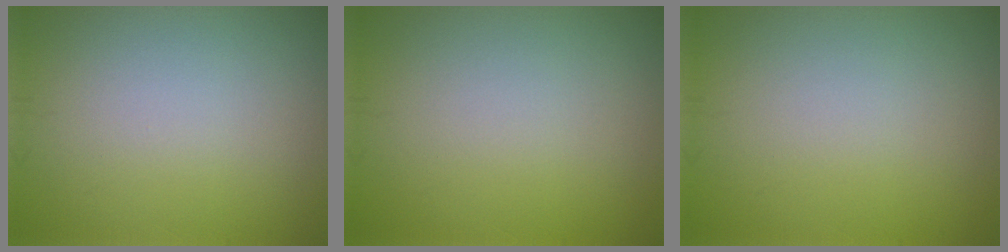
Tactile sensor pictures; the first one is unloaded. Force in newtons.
{"total": 0.0}
{"total": 0.0}